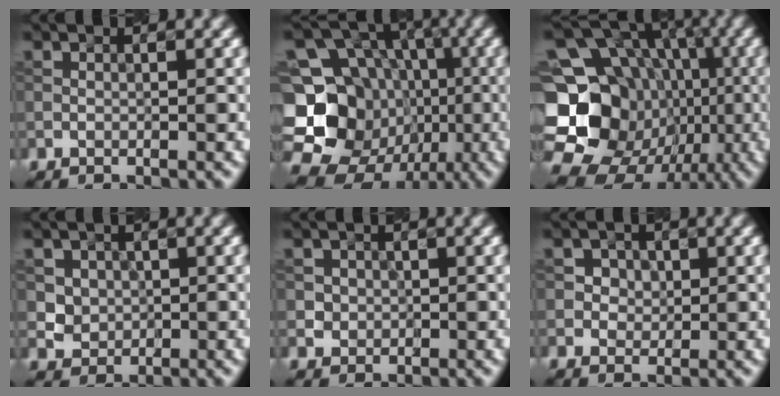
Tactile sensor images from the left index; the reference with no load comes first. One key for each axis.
{"total": 19.3, "fx": -4.9, "fy": 17.6, "fz": 6.4, "tx": -0.164, "ty": 0.003, "tz": -0.095}
{"total": 22.1, "fx": -4.7, "fy": 20.0, "fz": 8.3, "tx": -0.155, "ty": 0.025, "tz": -0.106}
{"total": 2.9, "fx": 0.8, "fy": 2.6, "fz": 1.1, "tx": -0.026, "ty": -0.003, "tz": 0.028}
{"total": 1.9, "fx": 0.4, "fy": 1.8, "fz": 0.6, "tx": -0.006, "ty": 0.002, "tz": 0.015}
{"total": 2.7, "fx": 1.0, "fy": 2.2, "fz": 1.2, "tx": -0.021, "ty": 0.003, "tz": 0.016}